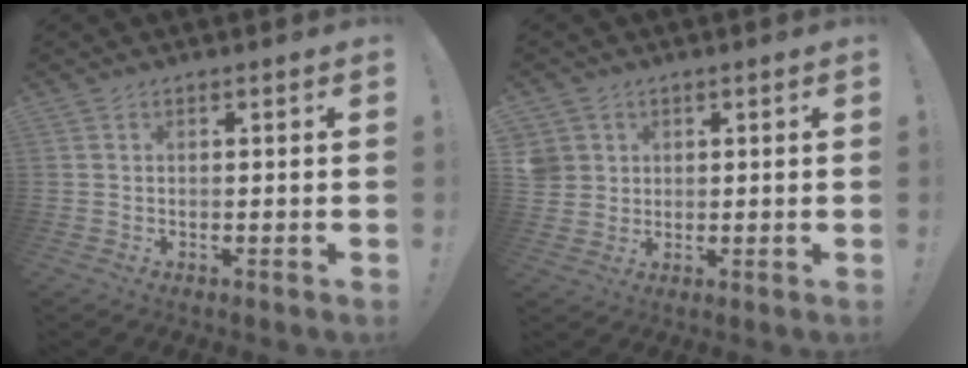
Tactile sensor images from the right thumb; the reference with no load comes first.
{"total": 4.4, "force": [1.8, 4.0, 0.7], "torque": [-0.010, -0.007, 0.037]}